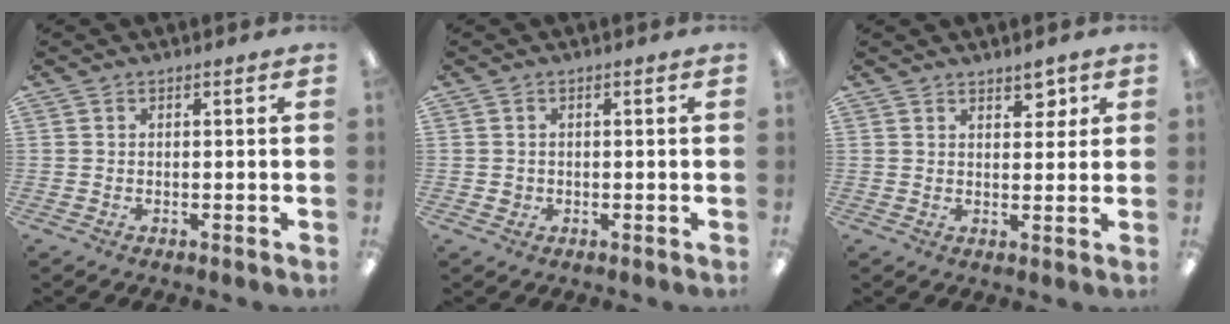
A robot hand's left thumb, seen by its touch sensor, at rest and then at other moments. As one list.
[{"total": 1.3, "force": [-0.2, 1.2, 0.4], "torque": [-0.009, 0.005, -0.007]}, {"total": 4.3, "force": [2.8, 2.0, 2.5], "torque": [-0.013, -0.015, 0.041]}]